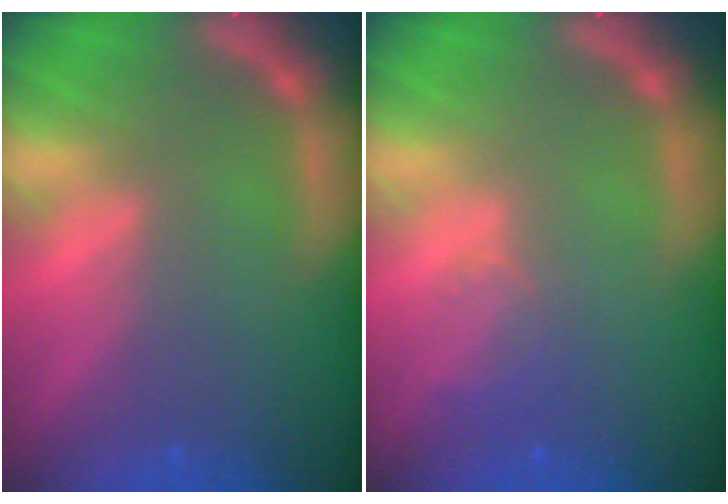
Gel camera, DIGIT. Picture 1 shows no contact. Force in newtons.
{"total": 2.0}